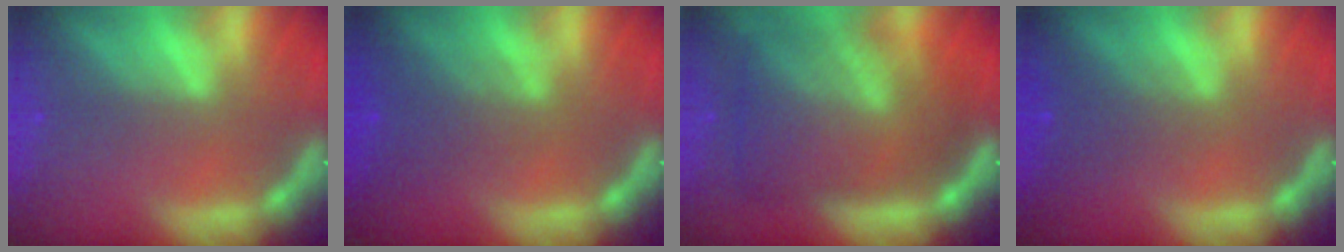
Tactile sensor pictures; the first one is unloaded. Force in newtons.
{"total": 3.6}
{"total": 10.0}
{"total": 2.5}